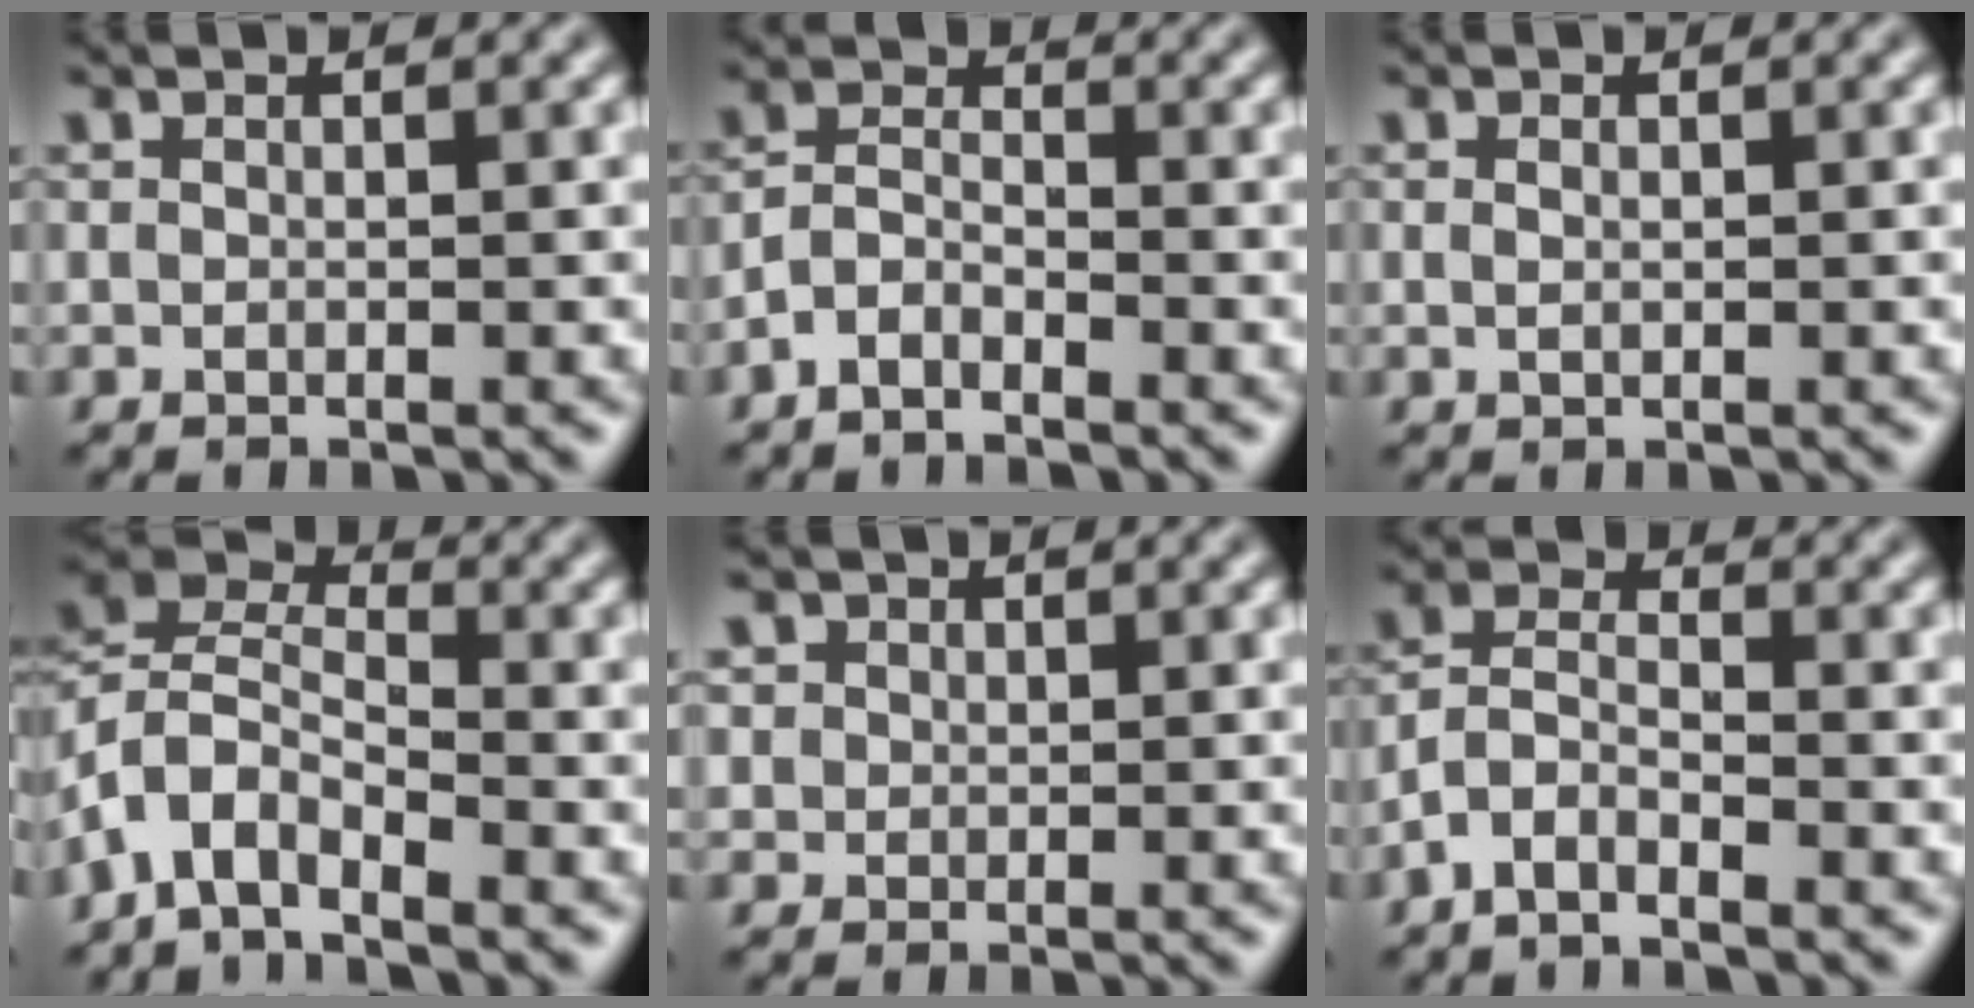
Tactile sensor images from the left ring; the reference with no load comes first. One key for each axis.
{"total": 2.6, "fx": -1.9, "fy": 1.1, "fz": 1.4, "tx": -0.029, "ty": 0.008, "tz": -0.046}
{"total": 0.6, "fx": 0.1, "fy": 0.3, "fz": 0.5, "tx": -0.011, "ty": 0.001, "tz": 0.002}
{"total": 5.4, "fx": -3.6, "fy": 2.6, "fz": 3.2, "tx": -0.057, "ty": 0.003, "tz": -0.086}
{"total": 2.6, "fx": 1.3, "fy": 2.1, "fz": 0.7, "tx": -0.016, "ty": 0.005, "tz": 0.029}
{"total": 3.1, "fx": -2.2, "fy": 1.2, "fz": 1.9, "tx": -0.040, "ty": 0.008, "tz": -0.056}